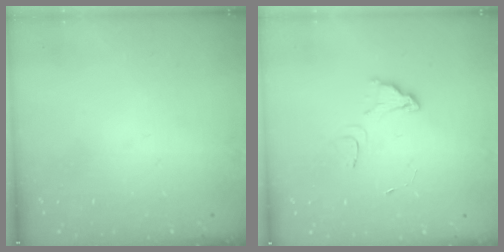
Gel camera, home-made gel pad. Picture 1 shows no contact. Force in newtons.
{"total": 4.3, "press": 4.3, "slide": 0.4}